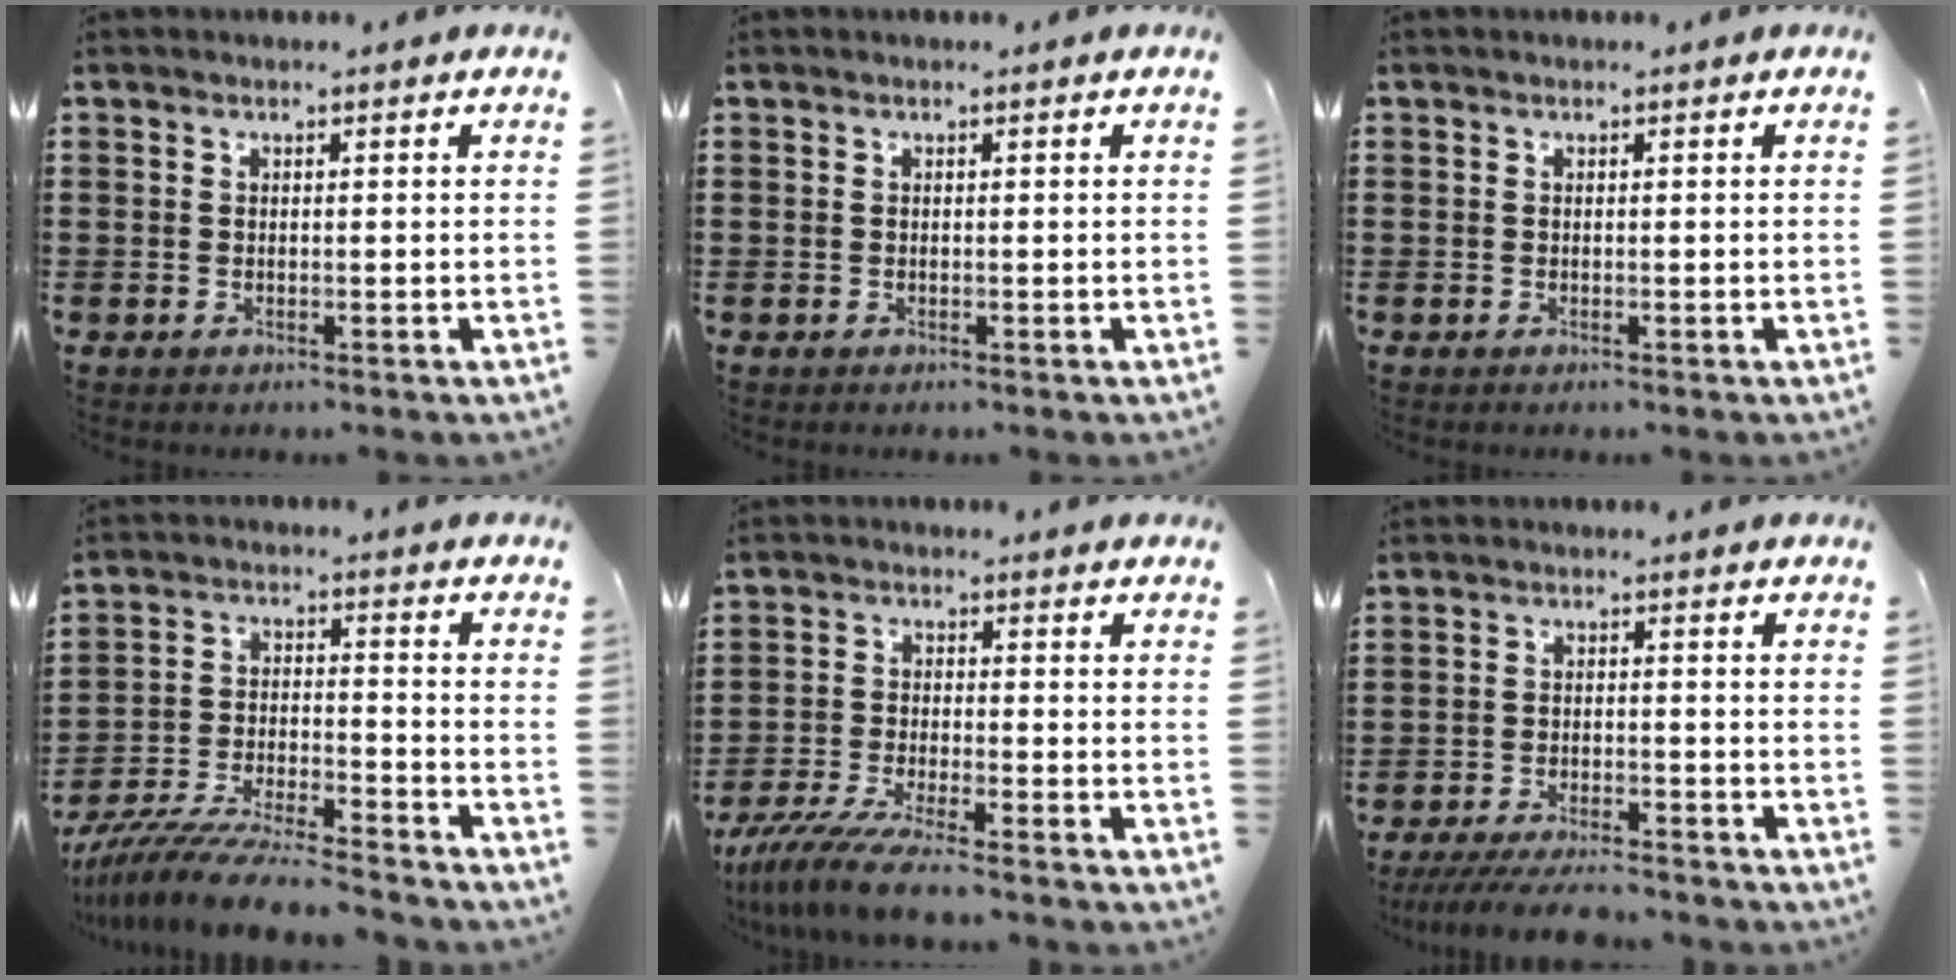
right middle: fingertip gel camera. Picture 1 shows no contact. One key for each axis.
{"total": 0.0}
{"total": 0.0}
{"total": 9.3, "fx": -8.9, "fy": 0.5, "fz": 2.8, "tx": -0.054, "ty": 0.010, "tz": -0.175}
{"total": 7.0, "fx": -6.2, "fy": 0.0, "fz": 3.2, "tx": -0.080, "ty": -0.016, "tz": -0.124}
{"total": 5.1, "fx": -4.8, "fy": 0.5, "fz": 1.7, "tx": -0.040, "ty": -0.007, "tz": -0.096}